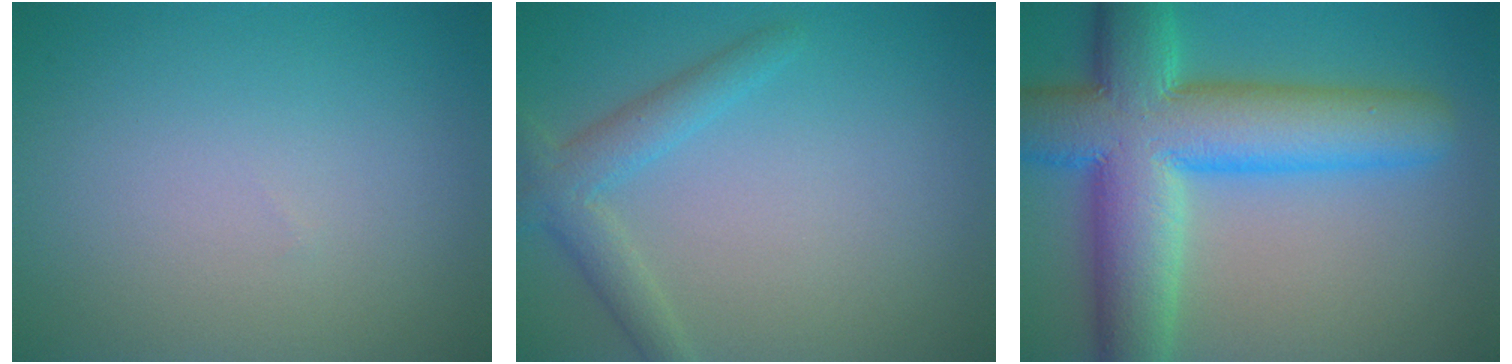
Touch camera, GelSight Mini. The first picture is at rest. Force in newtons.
{"total": 2.8, "press": 2.8, "slide": 0.1}
{"total": 12.5, "press": 12.5, "slide": 0.5}